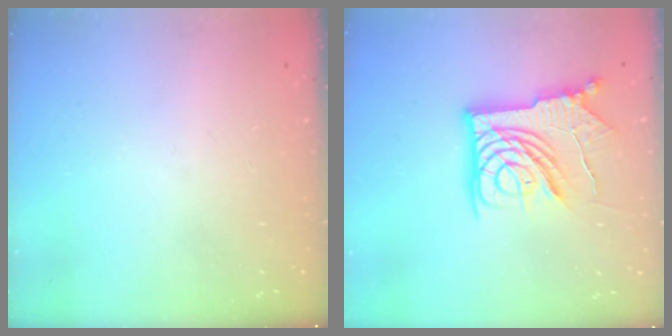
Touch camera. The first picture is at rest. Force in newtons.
{"total": 15.6, "press": 15.5, "slide": 1.5}